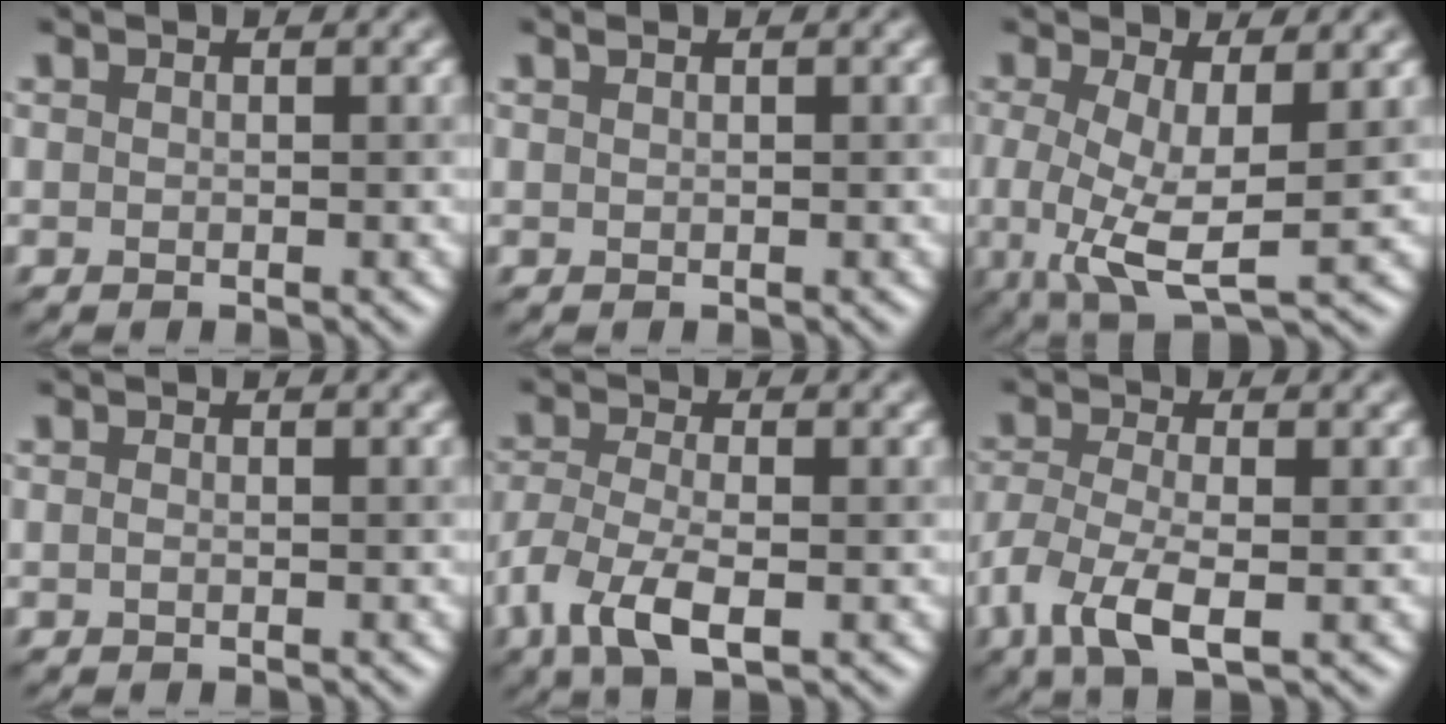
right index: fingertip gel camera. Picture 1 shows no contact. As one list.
[{"total": 0.5, "force": [0.5, 0.0, 0.0], "torque": [0.000, 0.009, 0.009]}, {"total": 6.4, "force": [0.1, 2.3, 6.0], "torque": [-0.122, -0.002, 0.001]}, {"total": 0.0}, {"total": 5.0, "force": [-1.8, 2.3, 4.0], "torque": [-0.090, 0.000, -0.041]}, {"total": 4.8, "force": [-1.6, 2.0, 4.0], "torque": [-0.090, -0.001, -0.038]}]